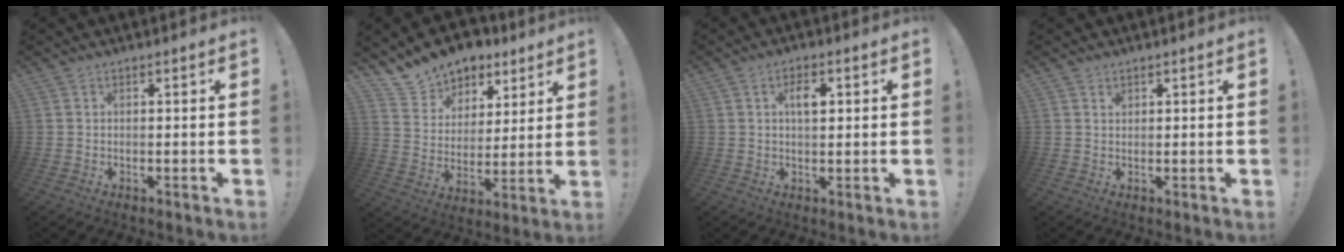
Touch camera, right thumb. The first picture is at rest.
{"total": 12.2, "force": [10.2, 6.6, 1.4], "torque": [-0.040, -0.081, 0.191]}
{"total": 4.3, "force": [1.1, 2.1, 3.6], "torque": [-0.046, -0.002, 0.010]}
{"total": 0.9, "force": [0.6, 0.7, 0.1], "torque": [0.013, -0.007, 0.010]}